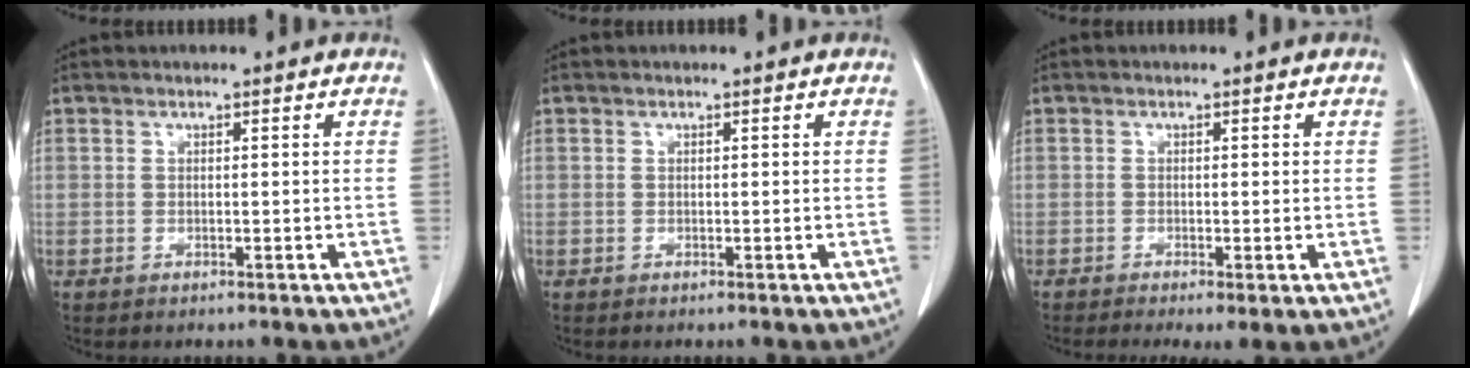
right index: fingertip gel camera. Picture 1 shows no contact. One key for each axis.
{"total": 0.0}
{"total": 3.1, "fx": -1.5, "fy": 0.8, "fz": 2.6, "tx": -0.042, "ty": -0.012, "tz": -0.024}